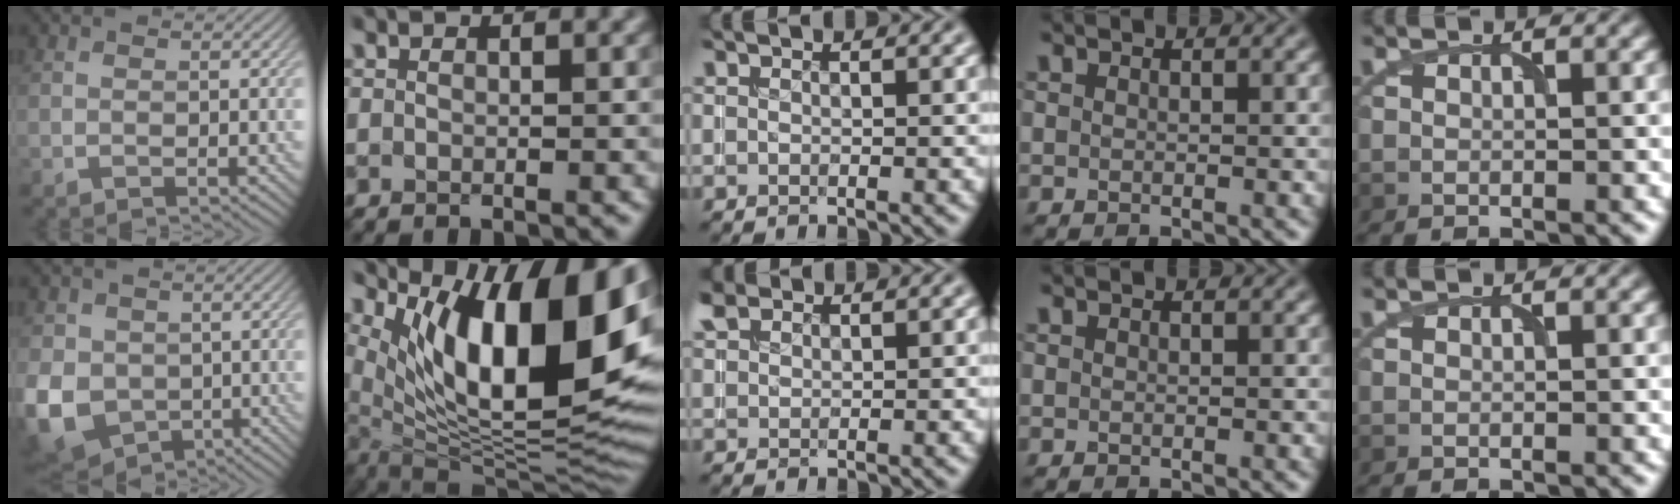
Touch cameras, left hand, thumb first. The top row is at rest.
{"thumb": {"total": 10.6, "force": [-1.9, 8.7, 5.8], "torque": [-0.161, -0.035, -0.031]}, "index": {"total": 16.8, "force": [5.9, 6.8, 14.2], "torque": [-0.197, 0.006, 0.104]}, "middle": {"total": 2.0, "force": [1.5, 1.0, 0.7], "torque": [-0.019, 0.009, 0.035]}}